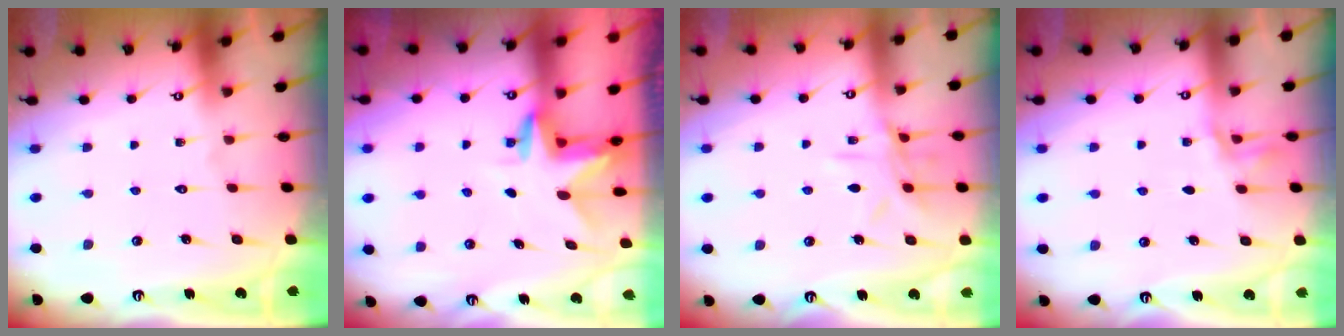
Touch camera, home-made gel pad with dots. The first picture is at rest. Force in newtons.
{"total": 3.1, "press": 3.1, "slide": 0.2}
{"total": 9.3, "press": 9.3, "slide": 0.8}
{"total": 1.4, "press": 1.4, "slide": 0.2}